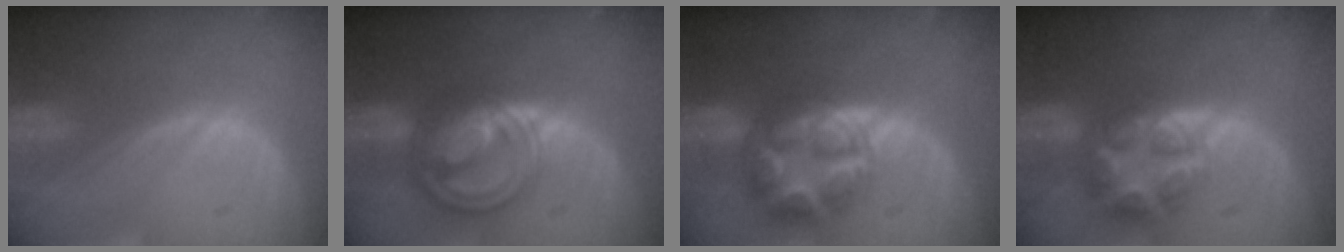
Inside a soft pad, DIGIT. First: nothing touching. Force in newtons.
{"total": 8.8, "press": 8.8, "slide": 0.7}
{"total": 8.9, "press": 8.9, "slide": 0.5}
{"total": 7.9, "press": 6.9, "slide": 3.9}